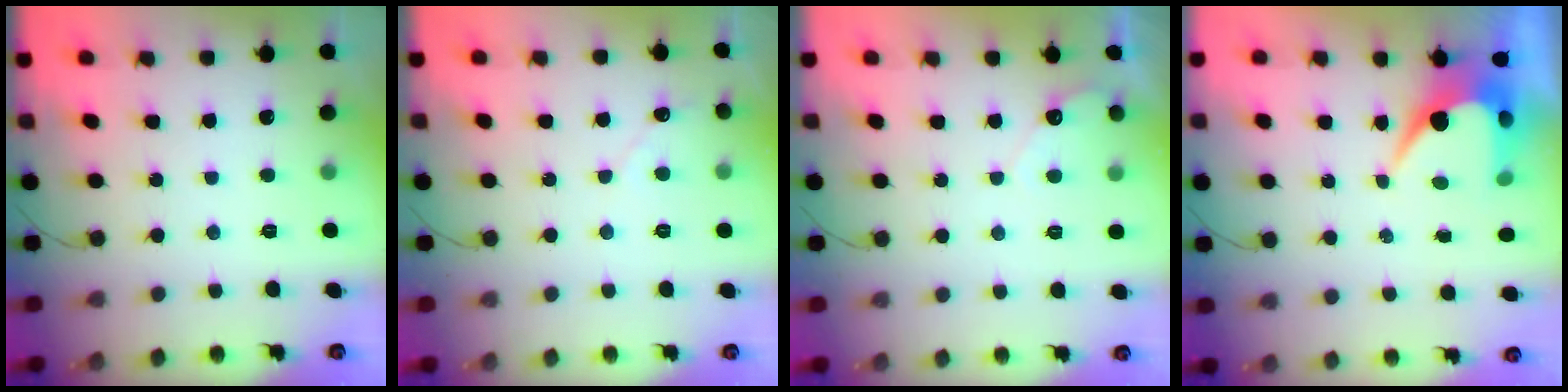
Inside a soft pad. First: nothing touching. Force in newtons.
{"total": 2.7, "press": 2.7, "slide": 0.3}
{"total": 3.8, "press": 3.8, "slide": 0.2}
{"total": 7.4, "press": 7.4, "slide": 0.2}